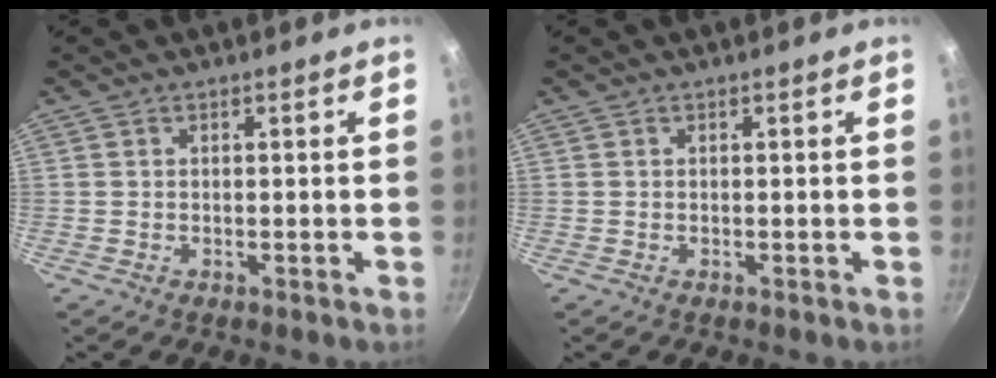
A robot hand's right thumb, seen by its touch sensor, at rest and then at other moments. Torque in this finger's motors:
{"motor_torque": [0.00, 0.00, -0.13, -0.13, 0.00]}